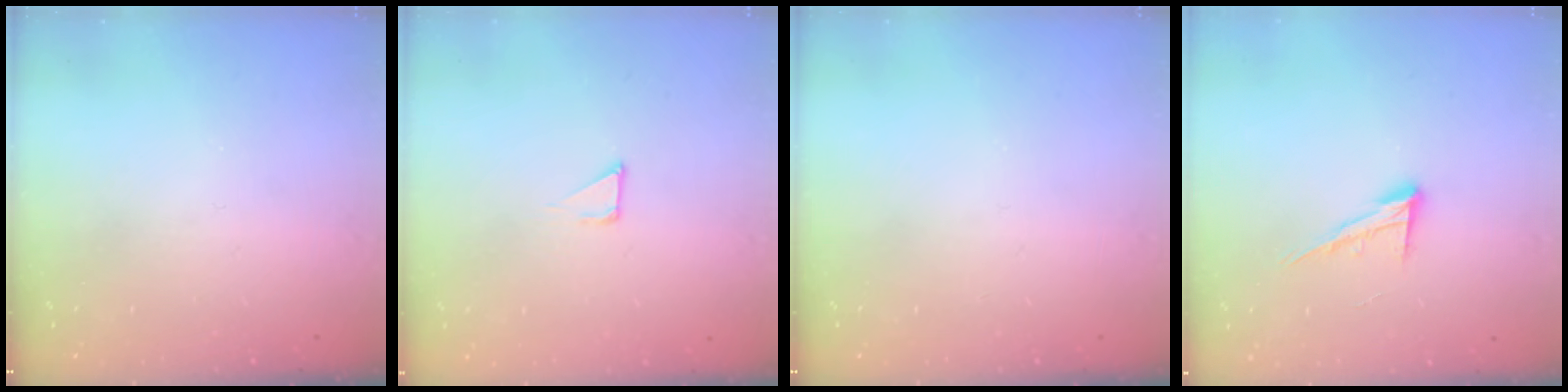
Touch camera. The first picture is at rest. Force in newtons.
{"total": 2.1, "press": 2.1, "slide": 0.1}
{"total": 0.0}
{"total": 10.6, "press": 10.5, "slide": 1.6}